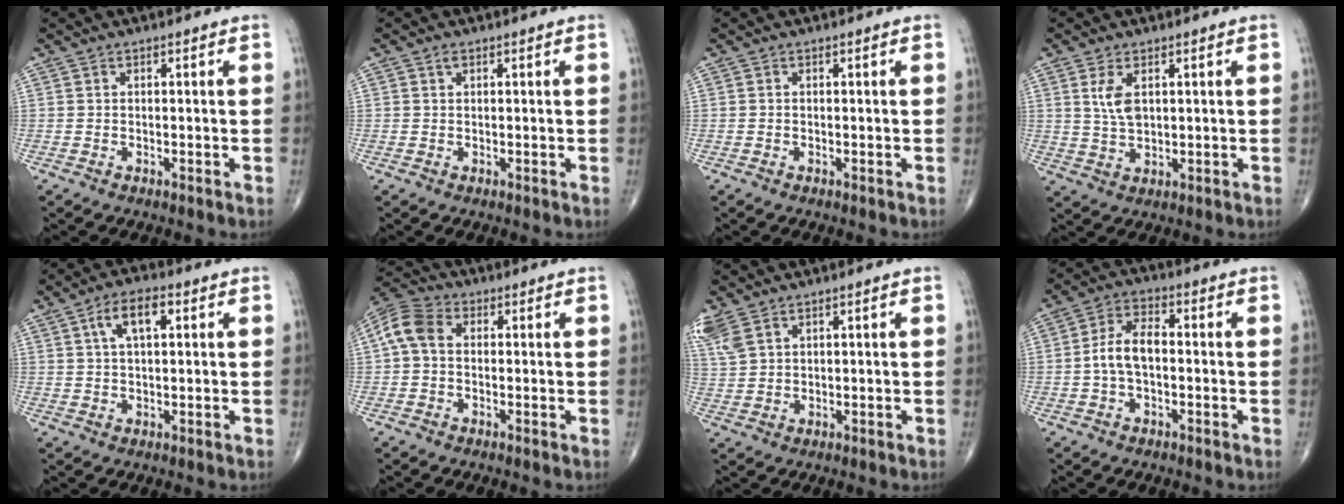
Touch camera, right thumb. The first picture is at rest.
{"total": 0.9, "force": [0.4, 0.6, 0.5], "torque": [-0.011, 0.002, 0.007]}
{"total": 0.0}
{"total": 4.8, "force": [1.6, 2.4, 3.8], "torque": [-0.073, -0.008, 0.039]}
{"total": 6.5, "force": [2.2, 2.9, 5.4], "torque": [-0.096, 0.008, 0.039]}
{"total": 6.9, "force": [0.5, 5.0, 4.7], "torque": [-0.098, 0.023, 0.001]}
{"total": 6.2, "force": [3.8, 3.3, 3.6], "torque": [-0.094, 0.003, 0.089]}
{"total": 6.6, "force": [-0.7, 3.6, 5.5], "torque": [-0.108, 0.024, -0.021]}